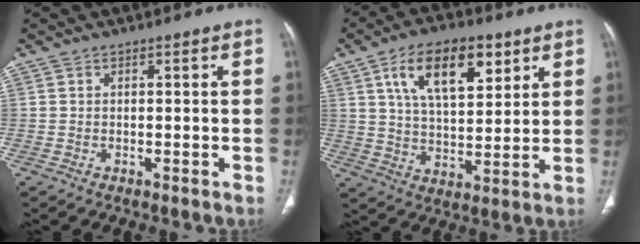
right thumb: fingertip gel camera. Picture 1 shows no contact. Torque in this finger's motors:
{"motor_torque": [0.79, 0.99, 0.60, -0.34, 0.36]}